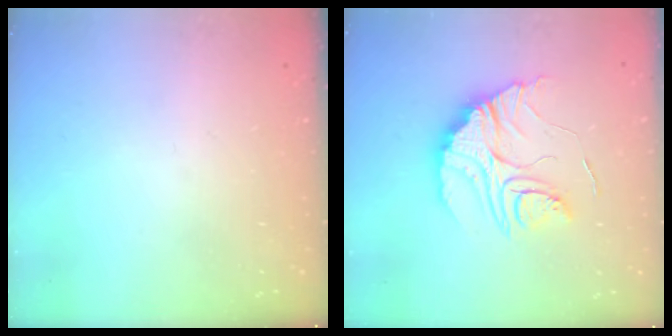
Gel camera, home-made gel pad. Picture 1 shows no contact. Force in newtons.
{"total": 17.5, "press": 17.5, "slide": 1.0}